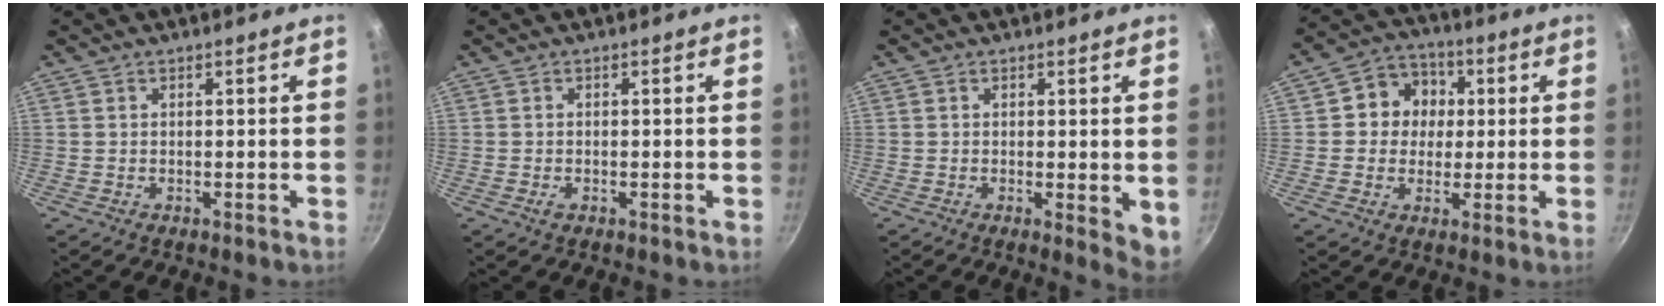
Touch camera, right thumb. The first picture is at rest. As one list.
[{"total": 1.0, "force": [-0.4, 0.5, 0.7], "torque": [-0.016, 0.002, -0.009]}, {"total": 4.6, "force": [0.1, 1.7, 4.3], "torque": [-0.050, -0.012, 0.002]}, {"total": 8.7, "force": [1.1, 8.0, 3.2], "torque": [-0.008, 0.013, 0.001]}]